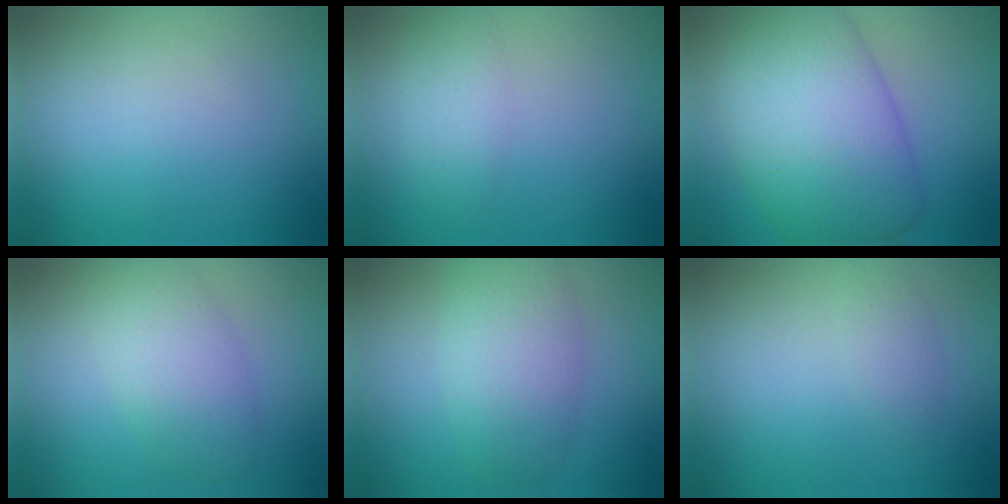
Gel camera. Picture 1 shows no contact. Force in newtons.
{"total": 2.2, "press": 2.2, "slide": 0.1}
{"total": 12.3, "press": 12.2, "slide": 0.6}
{"total": 4.5, "press": 4.5, "slide": 0.2}
{"total": 5.2, "press": 5.2, "slide": 0.2}
{"total": 1.4, "press": 1.4, "slide": 0.1}